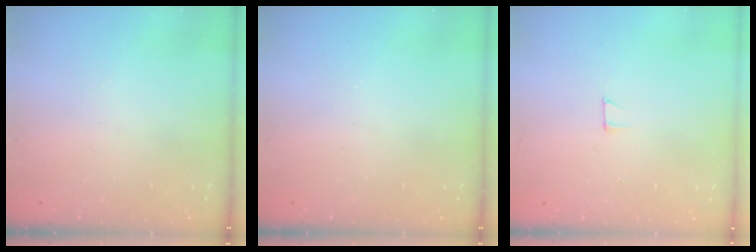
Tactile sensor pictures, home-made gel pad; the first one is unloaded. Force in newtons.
{"total": 0.0}
{"total": 3.9, "press": 3.9, "slide": 0.2}